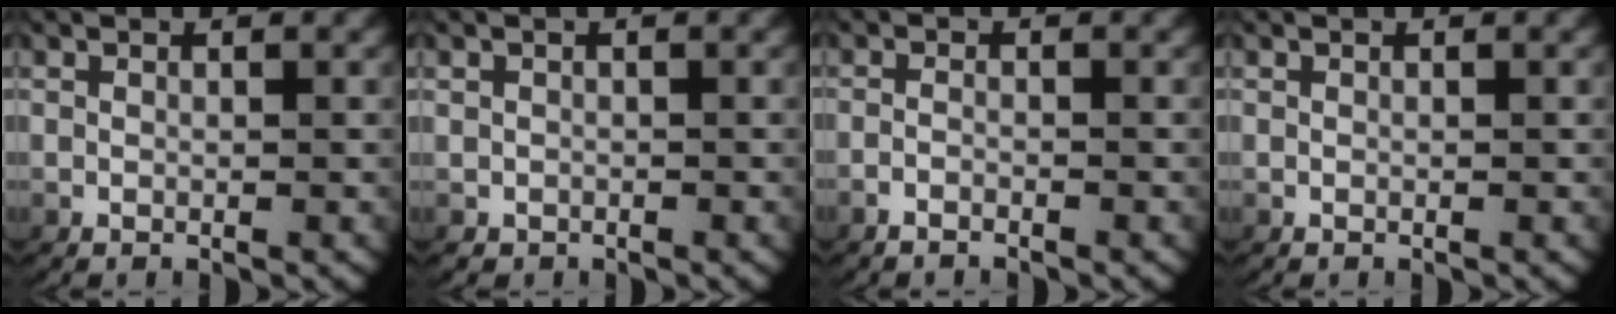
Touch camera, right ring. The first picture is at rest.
{"total": 1.5, "force": [-0.6, 1.3, -0.1], "torque": [-0.005, -0.008, -0.006]}
{"total": 1.3, "force": [-1.1, 0.4, 0.5], "torque": [-0.017, -0.006, -0.021]}
{"total": 0.0}